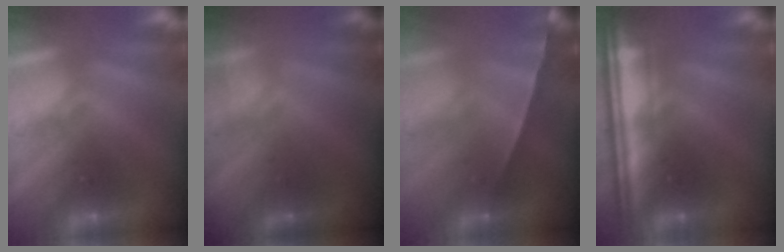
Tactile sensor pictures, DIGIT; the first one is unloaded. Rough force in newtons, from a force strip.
{"total": 1.9}
{"total": 1.5}
{"total": 6.5}